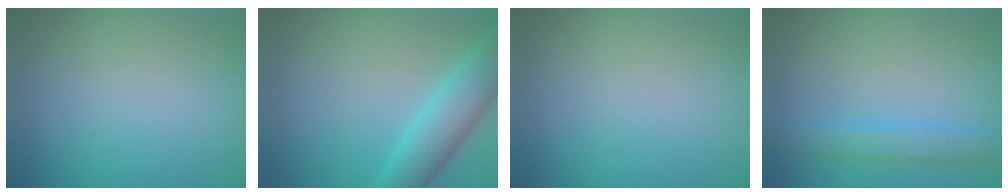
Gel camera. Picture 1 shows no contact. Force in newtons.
{"total": 4.9, "press": 4.9, "slide": 0.0}
{"total": 0.0}
{"total": 2.7, "press": 2.7, "slide": 0.1}